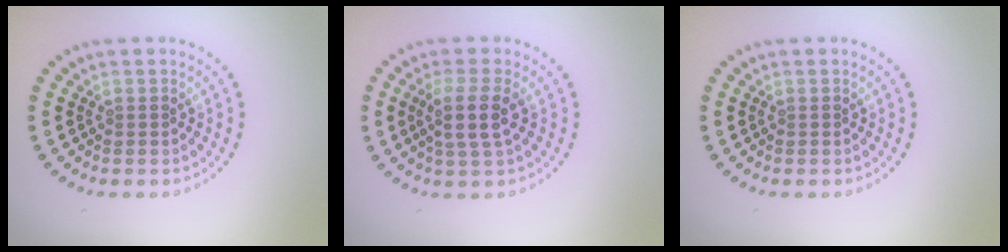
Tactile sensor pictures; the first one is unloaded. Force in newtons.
{"total": 2.8, "press": 2.6, "slide": 1.2}
{"total": 0.0}